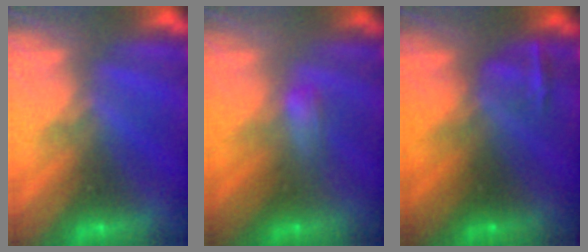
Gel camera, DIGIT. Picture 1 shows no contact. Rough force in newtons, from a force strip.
{"total": 2.1}
{"total": 2.9}